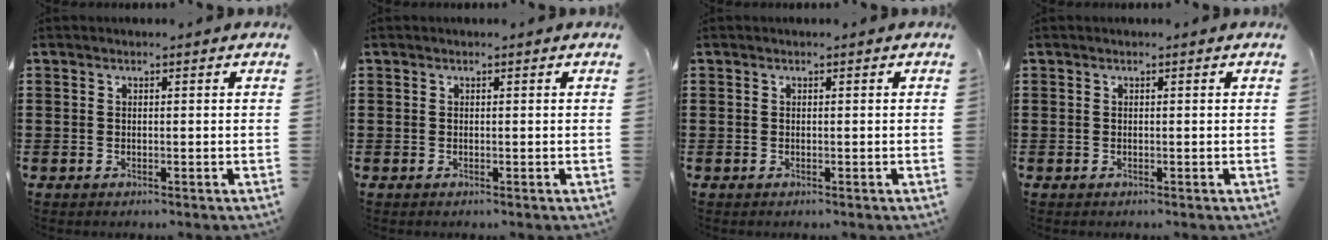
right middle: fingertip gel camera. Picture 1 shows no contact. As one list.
[{"total": 0.0}, {"total": 0.0}, {"total": 0.0}]